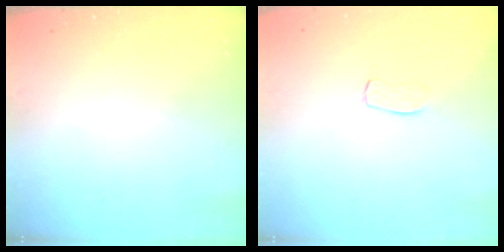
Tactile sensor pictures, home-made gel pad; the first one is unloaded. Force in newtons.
{"total": 4.2, "press": 4.2, "slide": 0.2}